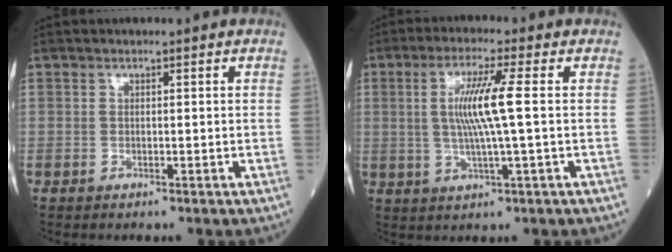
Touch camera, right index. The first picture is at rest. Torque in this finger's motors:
{"motor_torque": [0.97, 0.26, 0.29, 0.08]}